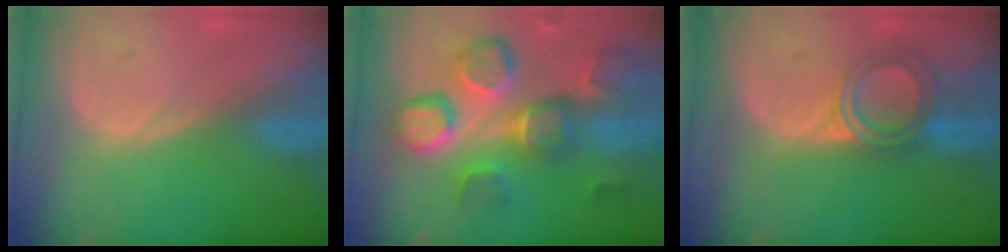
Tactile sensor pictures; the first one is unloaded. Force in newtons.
{"total": 12.7, "press": 11.2, "slide": 6.0}
{"total": 5.3, "press": 5.2, "slide": 0.4}